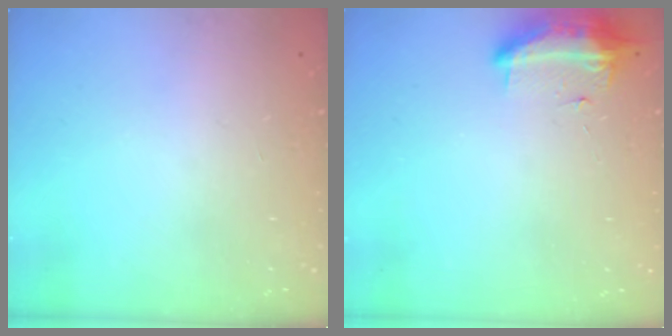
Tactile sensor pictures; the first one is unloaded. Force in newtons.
{"total": 9.5, "press": 9.2, "slide": 2.4}